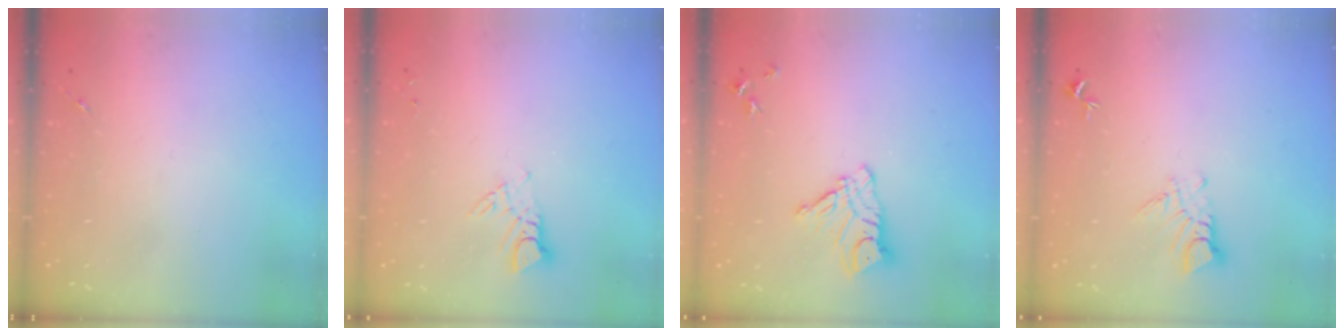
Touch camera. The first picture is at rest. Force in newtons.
{"total": 4.6, "press": 4.6, "slide": 0.3}
{"total": 11.1, "press": 11.1, "slide": 1.0}
{"total": 5.2, "press": 5.2, "slide": 0.3}